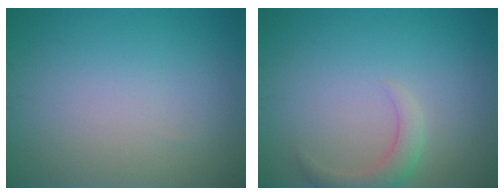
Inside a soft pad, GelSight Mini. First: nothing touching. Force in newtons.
{"total": 2.2, "press": 2.2, "slide": 0.2}